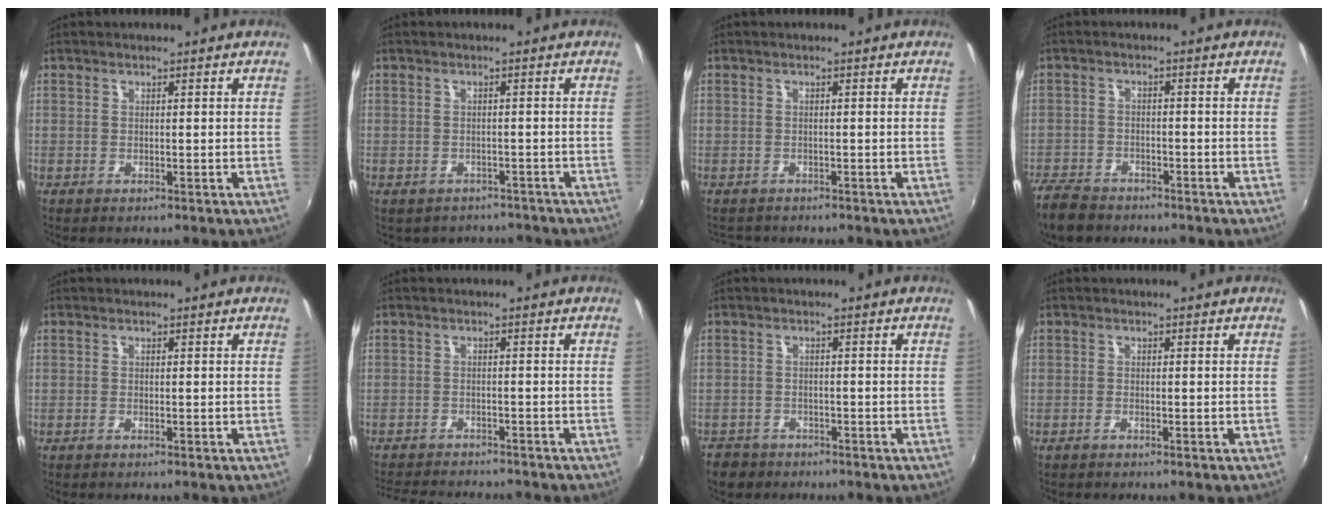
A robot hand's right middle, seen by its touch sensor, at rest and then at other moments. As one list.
[{"total": 4.9, "force": [-4.0, 2.6, 1.1], "torque": [-0.025, -0.013, -0.049]}, {"total": 2.2, "force": [-2.0, 0.9, 0.3], "torque": [-0.011, -0.011, -0.030]}, {"total": 8.1, "force": [-6.6, 3.8, 2.7], "torque": [-0.087, -0.012, -0.121]}, {"total": 0.5, "force": [-0.4, -0.1, 0.3], "torque": [-0.003, -0.001, -0.011]}, {"total": 9.6, "force": [-8.9, 2.0, 3.1], "torque": [-0.082, -0.011, -0.138]}, {"total": 4.4, "force": [-3.3, 2.8, 0.9], "torque": [-0.034, -0.004, -0.057]}, {"total": 0.8, "force": [-0.7, 0.0, 0.4], "torque": [-0.009, -0.001, -0.016]}]